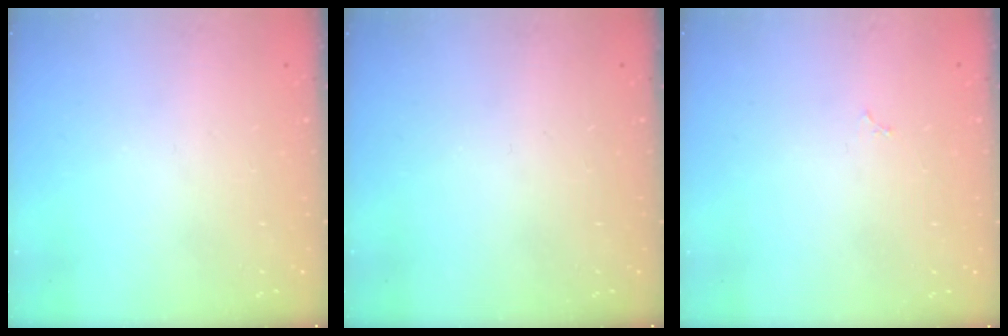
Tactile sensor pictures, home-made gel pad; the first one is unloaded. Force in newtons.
{"total": 0.0}
{"total": 2.9, "press": 2.9, "slide": 0.4}